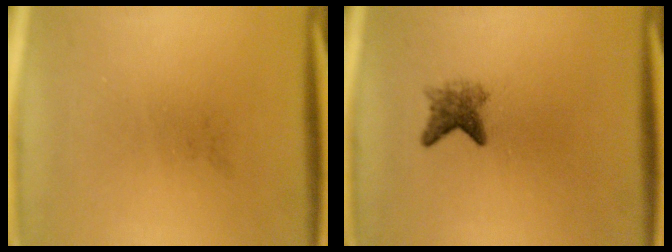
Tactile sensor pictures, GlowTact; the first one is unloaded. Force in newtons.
{"total": 2.9}